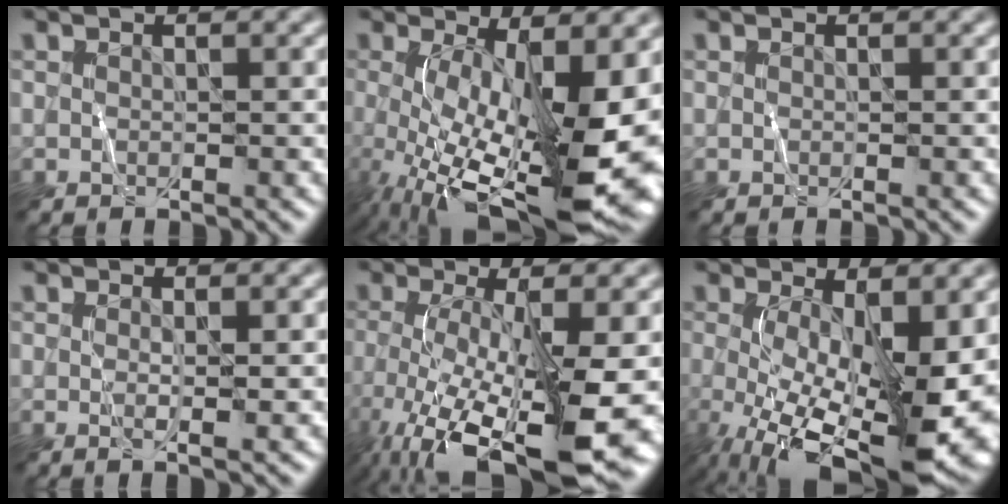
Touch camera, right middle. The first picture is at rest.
{"total": 15.9, "force": [-1.7, 6.1, 14.6], "torque": [-0.240, -0.031, -0.013]}
{"total": 0.0}
{"total": 1.4, "force": [0.2, 0.2, 1.4], "torque": [-0.023, -0.004, 0.002]}
{"total": 14.2, "force": [-5.6, 4.3, 12.4], "torque": [-0.228, -0.045, -0.083]}
{"total": 15.3, "force": [-3.2, 6.4, 13.6], "torque": [-0.221, -0.033, -0.037]}